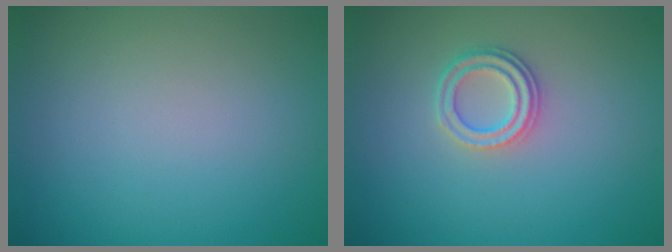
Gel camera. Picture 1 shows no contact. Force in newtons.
{"total": 2.3, "press": 2.1, "slide": 1.0}